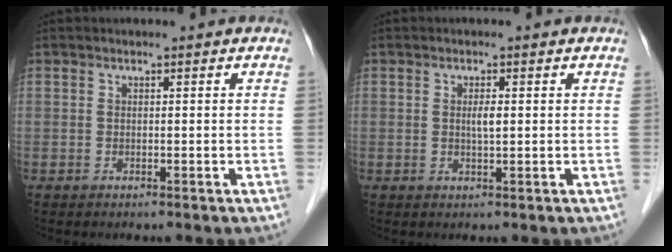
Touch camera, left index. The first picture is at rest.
{"total": 1.6, "force": [0.2, 0.2, 1.6], "torque": [-0.031, 0.000, 0.004]}